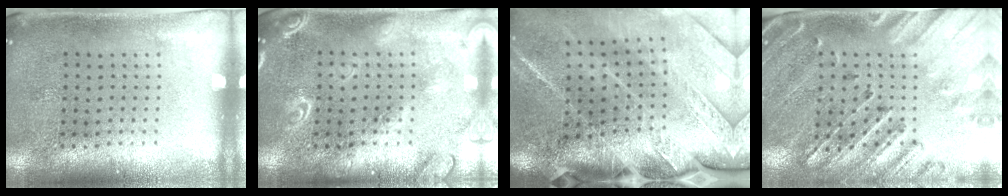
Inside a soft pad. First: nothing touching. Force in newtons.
{"total": 3.5, "press": 3.5, "slide": 0.5}
{"total": 3.9, "press": 3.4, "slide": 2.0}
{"total": 2.6, "press": 2.4, "slide": 0.9}